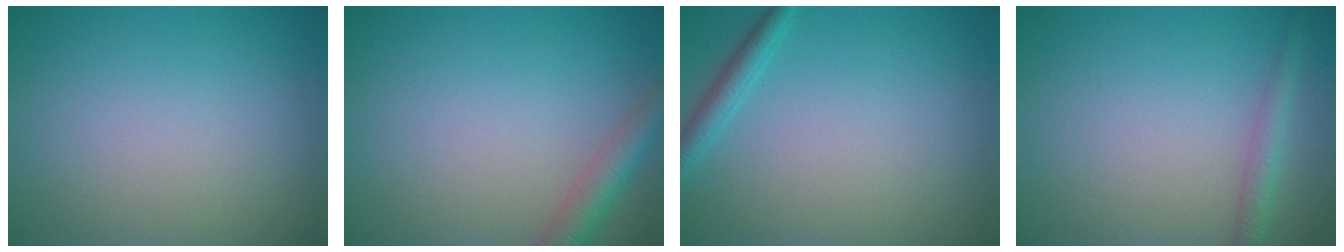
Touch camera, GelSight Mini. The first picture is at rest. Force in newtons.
{"total": 3.0, "press": 3.0, "slide": 0.1}
{"total": 1.8, "press": 1.8, "slide": 0.1}
{"total": 2.0, "press": 2.0, "slide": 0.1}